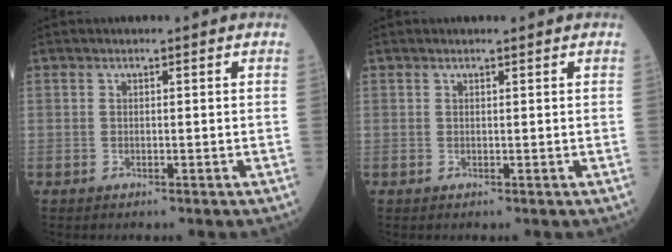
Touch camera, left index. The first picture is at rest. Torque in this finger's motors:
{"motor_torque": [-0.04, -1.03, -0.04, -0.01]}